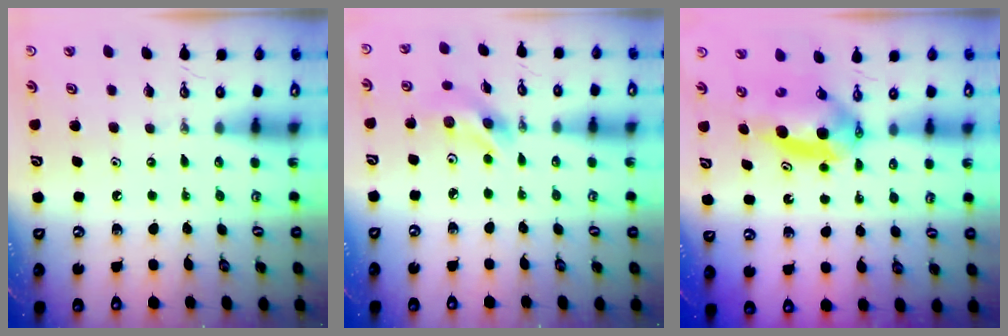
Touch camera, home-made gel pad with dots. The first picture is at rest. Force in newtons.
{"total": 7.0, "press": 7.0, "slide": 0.2}
{"total": 6.1, "press": 5.6, "slide": 2.2}